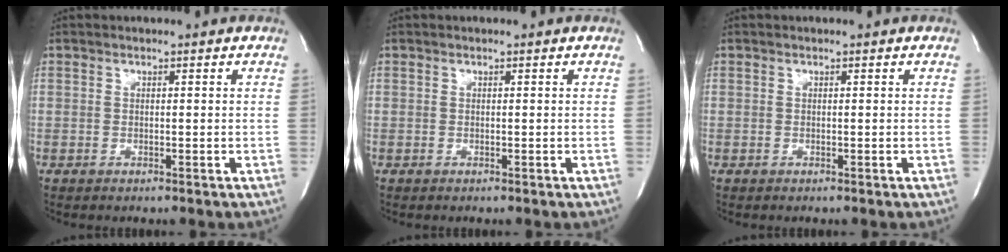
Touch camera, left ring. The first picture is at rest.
{"total": 0.0}
{"total": 0.0}